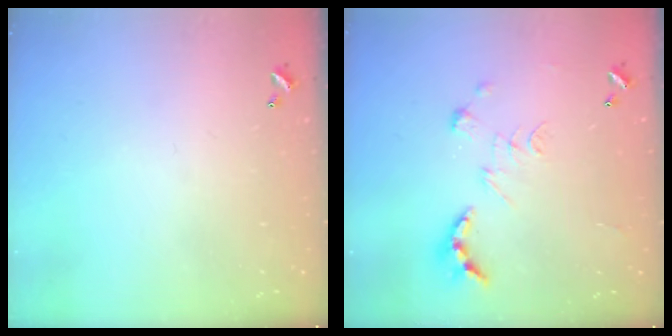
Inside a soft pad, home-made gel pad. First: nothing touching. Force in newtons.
{"total": 2.6, "press": 1.9, "slide": 1.8}